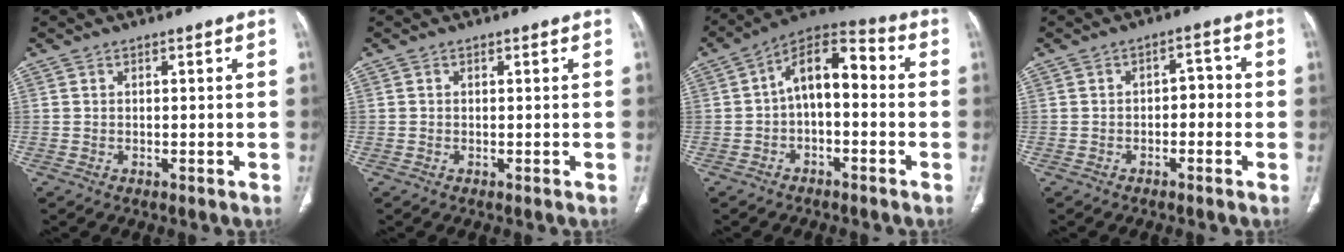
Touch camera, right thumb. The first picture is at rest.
{"total": 0.0}
{"total": 11.2, "force": [-0.4, 6.2, 9.3], "torque": [-0.128, 0.048, -0.020]}
{"total": 3.8, "force": [-0.9, 2.4, 2.7], "torque": [-0.022, 0.021, -0.021]}